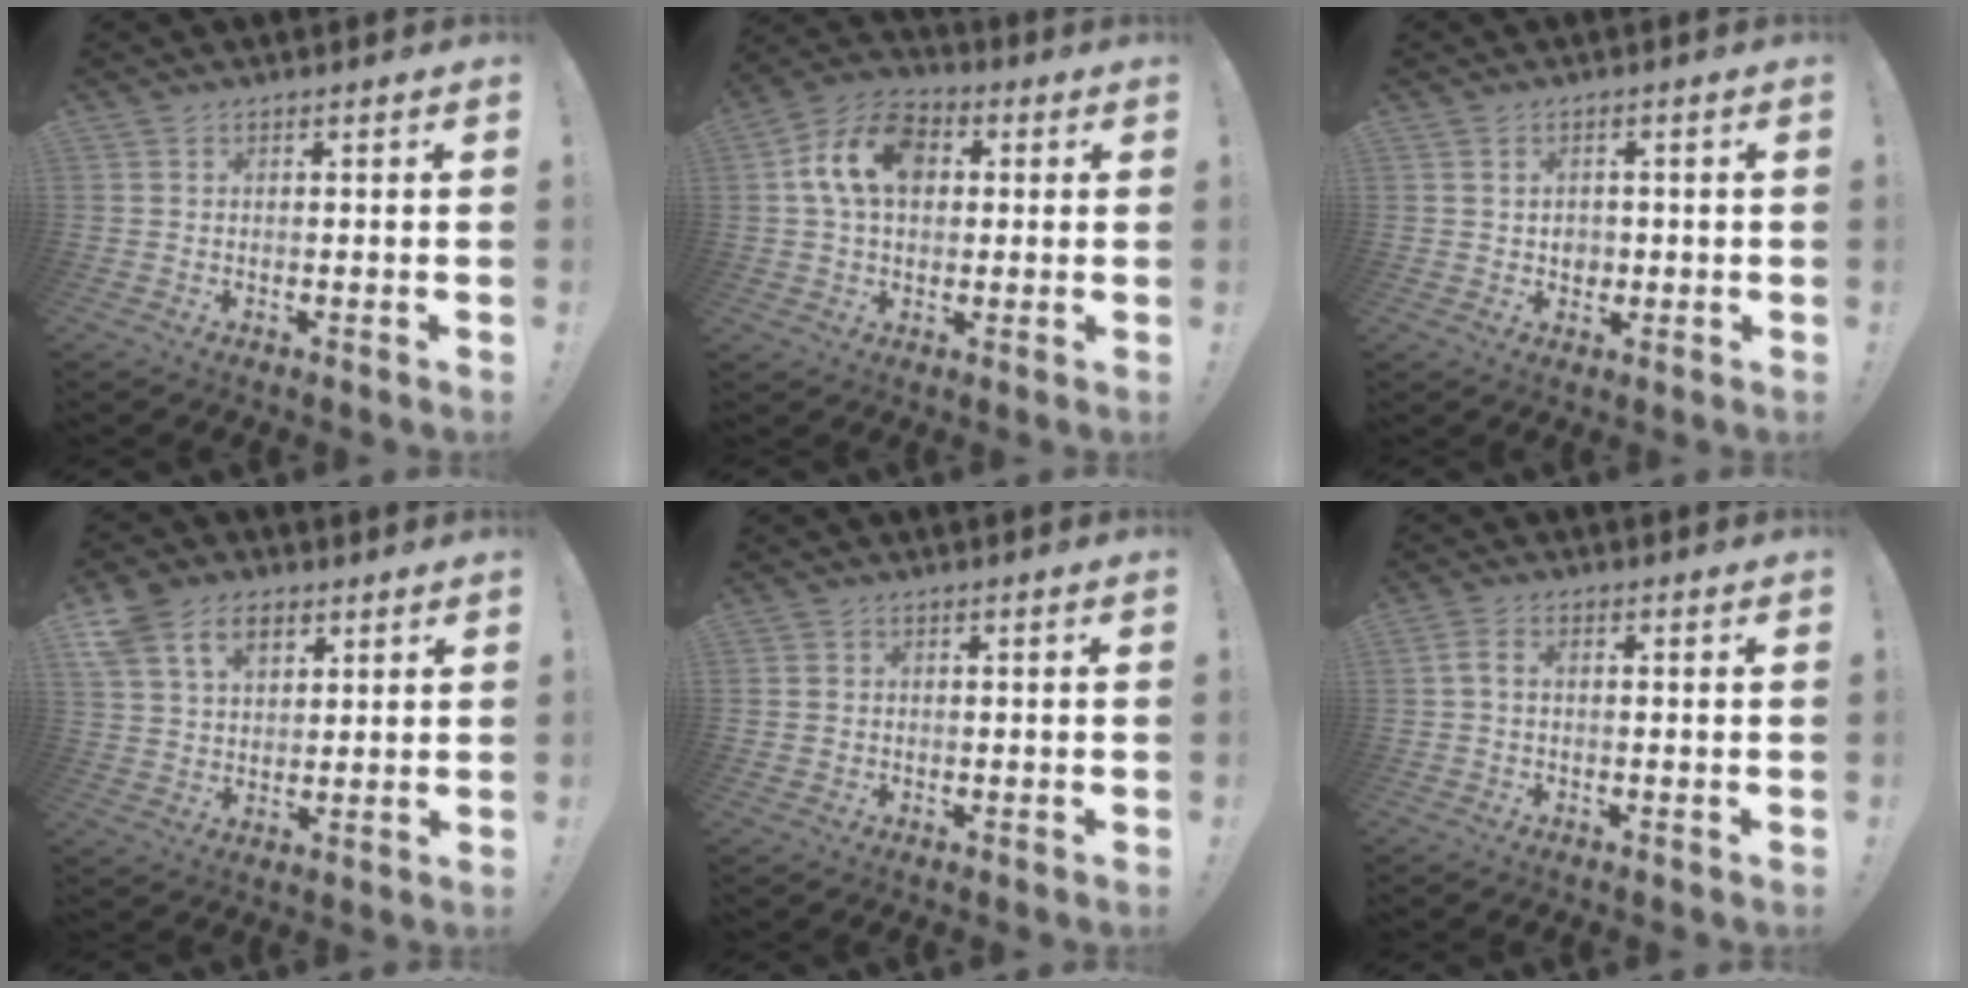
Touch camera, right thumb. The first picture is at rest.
{"total": 14.4, "force": [3.5, 10.2, 9.5], "torque": [-0.158, 0.011, 0.069]}
{"total": 3.2, "force": [0.4, 3.0, 0.8], "torque": [-0.009, -0.002, 0.005]}
{"total": 12.3, "force": [6.3, 8.6, 6.2], "torque": [-0.106, -0.010, 0.123]}
{"total": 1.7, "force": [-0.2, 1.7, 0.3], "torque": [0.004, 0.000, -0.005]}
{"total": 2.7, "force": [-0.1, 1.8, 2.0], "torque": [-0.051, 0.009, -0.001]}